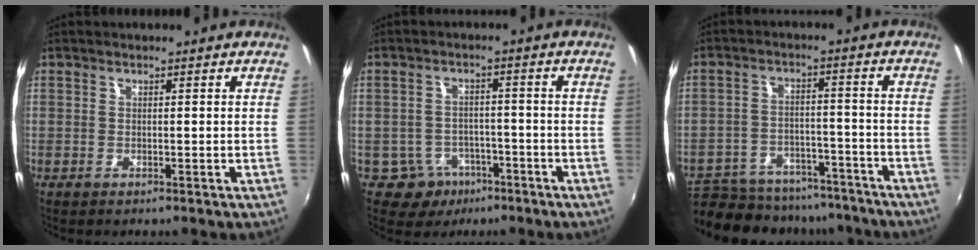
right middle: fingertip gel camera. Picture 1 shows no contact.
{"total": 5.8, "force": [-3.5, 4.5, 0.8], "torque": [-0.023, 0.015, -0.045]}
{"total": 20.6, "force": [-17.5, 7.9, 7.5], "torque": [-0.171, 0.000, -0.238]}